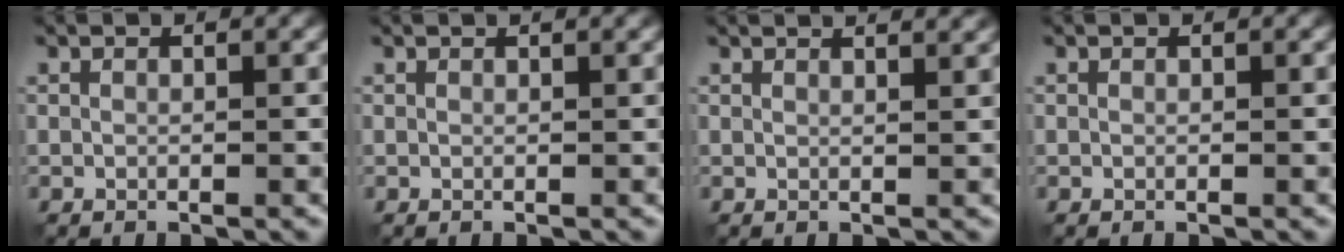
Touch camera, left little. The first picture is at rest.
{"total": 0.9, "force": [0.7, 0.2, 0.6], "torque": [-0.003, 0.002, 0.005]}
{"total": 3.6, "force": [2.8, 1.3, 1.8], "torque": [0.000, 0.018, 0.004]}
{"total": 0.0}